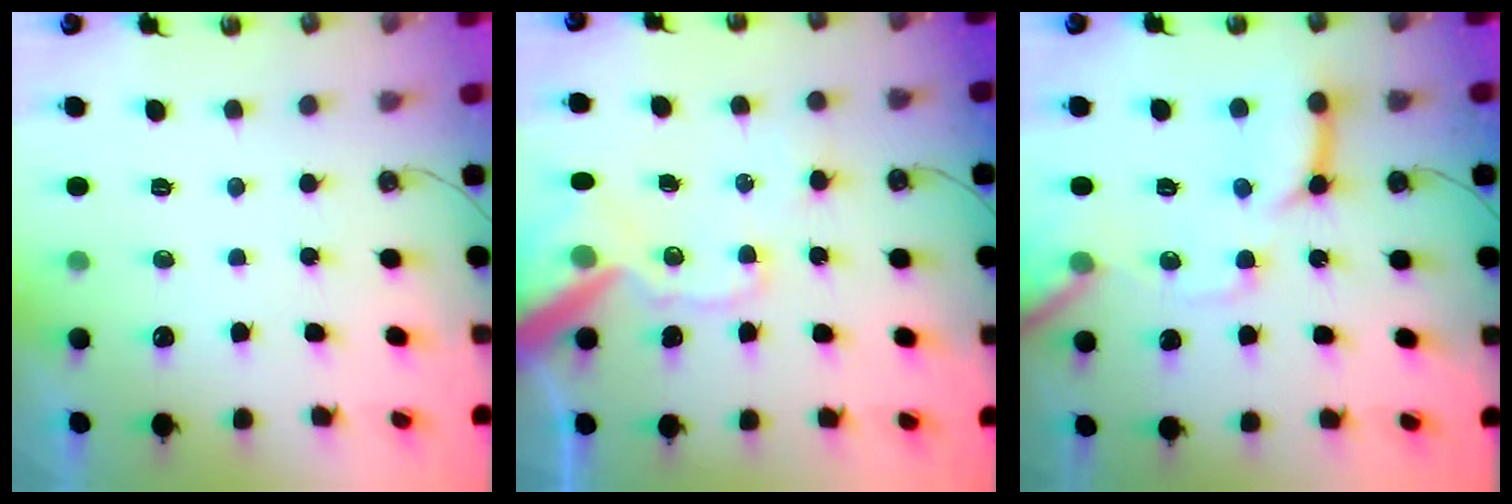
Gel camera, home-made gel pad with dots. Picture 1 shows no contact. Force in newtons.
{"total": 15.4, "press": 15.2, "slide": 2.2}
{"total": 16.6, "press": 16.5, "slide": 1.8}